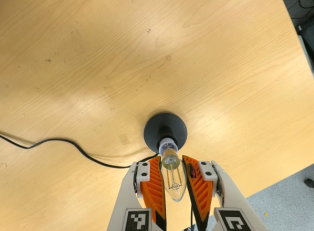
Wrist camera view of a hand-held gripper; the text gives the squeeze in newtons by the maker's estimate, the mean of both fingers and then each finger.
{"total": 21.6, "left": 23.6, "right": 19.6}